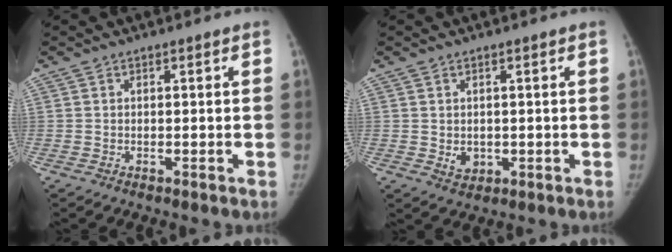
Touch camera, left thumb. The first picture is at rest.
{"total": 2.8, "force": [-0.1, 2.3, 1.6], "torque": [-0.017, -0.003, 0.010]}